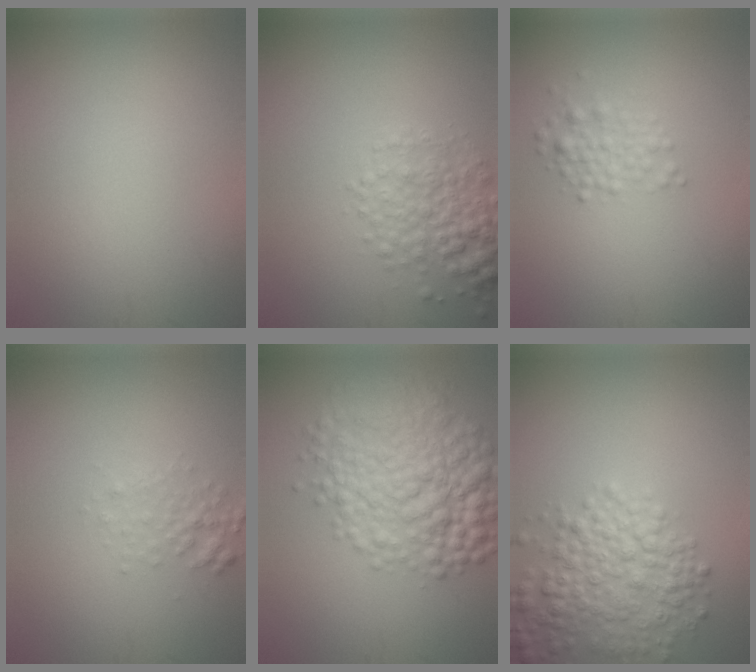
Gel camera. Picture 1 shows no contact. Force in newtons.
{"total": 4.0, "press": 4.0, "slide": 0.2}
{"total": 2.1, "press": 2.1, "slide": 0.0}
{"total": 1.8, "press": 1.8, "slide": 0.1}
{"total": 8.5, "press": 8.5, "slide": 0.1}
{"total": 5.6, "press": 5.6, "slide": 0.3}